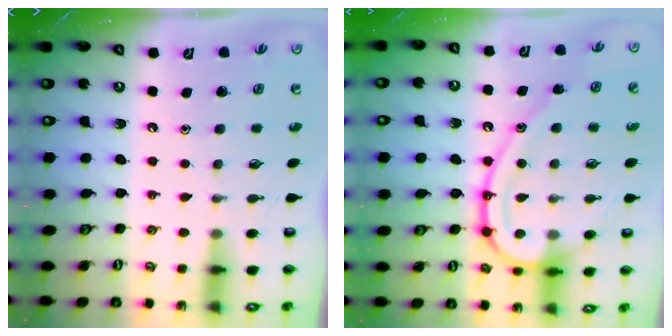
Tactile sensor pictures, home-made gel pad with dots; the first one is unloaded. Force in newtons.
{"total": 18.1, "press": 18.0, "slide": 1.8}